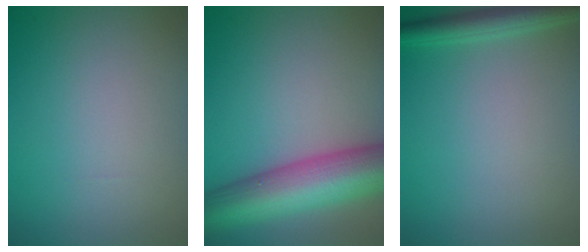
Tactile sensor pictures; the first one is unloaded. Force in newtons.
{"total": 10.8, "press": 10.8, "slide": 0.1}
{"total": 2.7, "press": 2.7, "slide": 0.1}